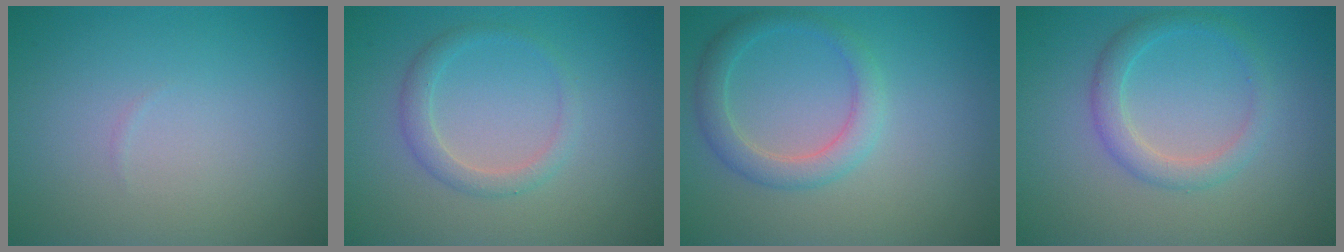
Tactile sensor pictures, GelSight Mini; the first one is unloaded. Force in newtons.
{"total": 1.9, "press": 1.9, "slide": 0.2}
{"total": 2.8, "press": 2.8, "slide": 0.2}
{"total": 2.5, "press": 2.5, "slide": 0.2}